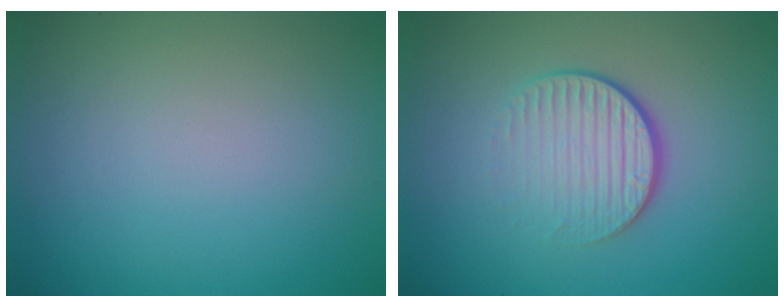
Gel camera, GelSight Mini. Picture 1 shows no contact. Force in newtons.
{"total": 4.2, "press": 2.6, "slide": 3.2}